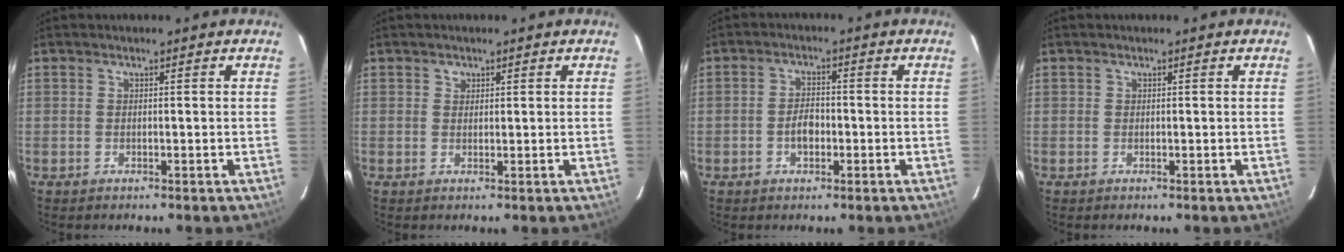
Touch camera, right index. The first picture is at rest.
{"total": 1.0, "force": [0.6, 0.8, 0.1], "torque": [0.003, 0.006, 0.008]}
{"total": 3.7, "force": [-1.2, 2.2, 2.7], "torque": [-0.050, 0.006, -0.018]}
{"total": 0.0}